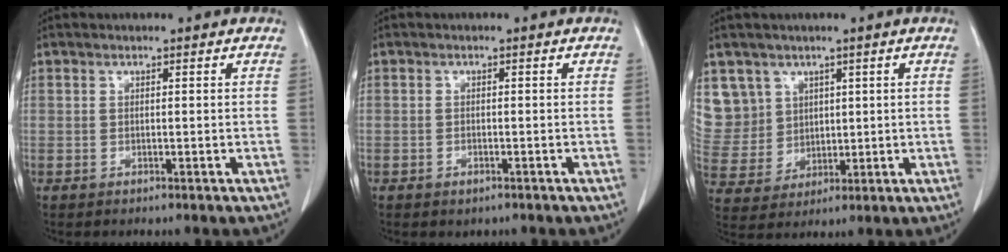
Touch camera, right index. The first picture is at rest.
{"total": 1.2, "force": [-0.7, 0.7, 0.6], "torque": [-0.012, 0.000, -0.005]}
{"total": 10.4, "force": [5.0, 9.0, 0.5], "torque": [-0.028, 0.034, 0.124]}